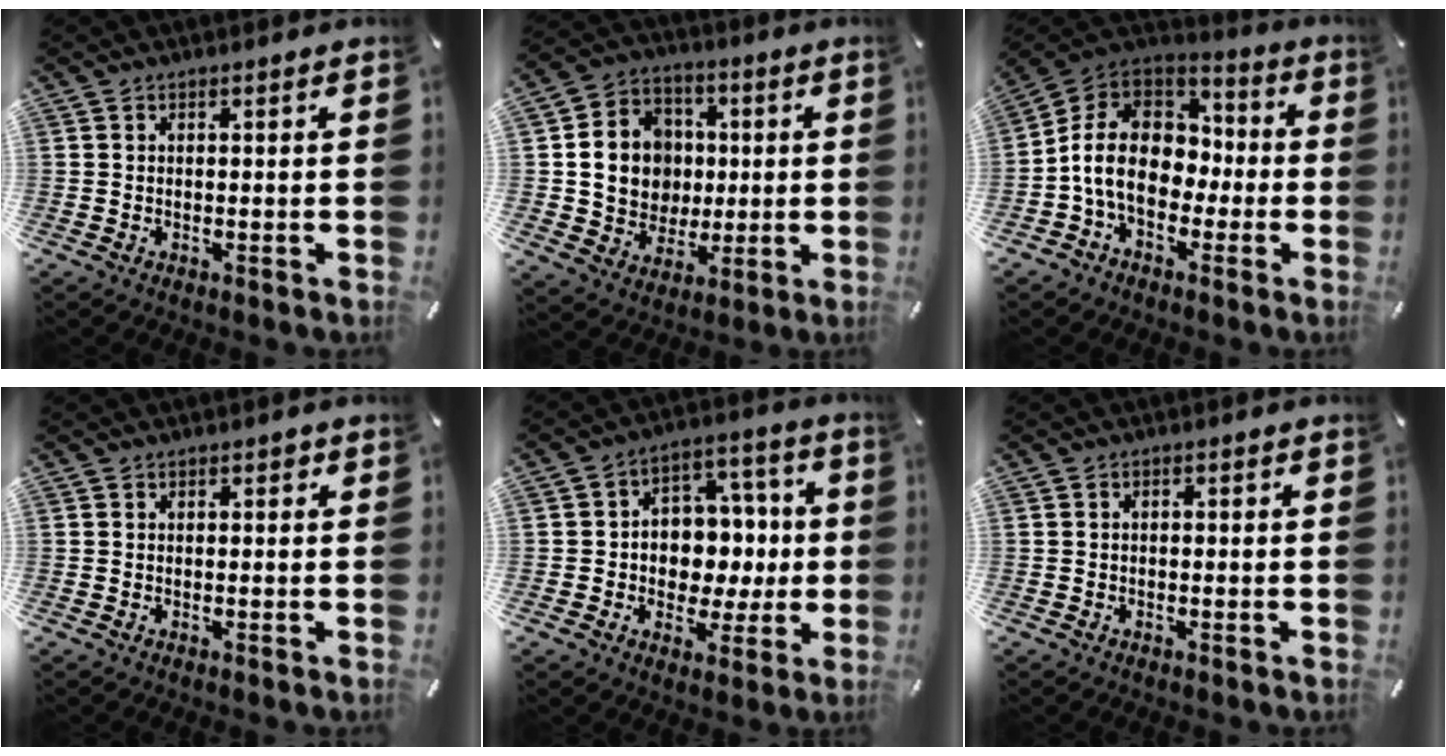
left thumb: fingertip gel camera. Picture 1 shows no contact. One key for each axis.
{"total": 13.8, "fx": 0.8, "fy": 12.5, "fz": 5.7, "tx": -0.108, "ty": 0.014, "tz": 0.026}
{"total": 13.0, "fx": -3.1, "fy": 10.1, "fz": 7.6, "tx": -0.164, "ty": 0.024, "tz": -0.057}
{"total": 0.8, "fx": 0.1, "fy": 0.6, "fz": 0.4, "tx": -0.009, "ty": 0.006, "tz": 0.001}
{"total": 10.1, "fx": -1.1, "fy": 9.4, "fz": 3.5, "tx": -0.040, "ty": 0.008, "tz": -0.013}
{"total": 0.9, "fx": -0.6, "fy": 0.4, "fz": 0.5, "tx": -0.009, "ty": 0.001, "tz": -0.012}